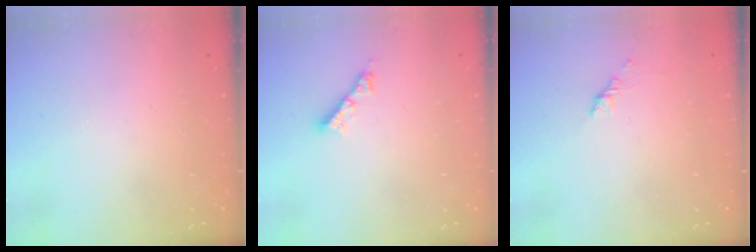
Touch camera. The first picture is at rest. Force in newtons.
{"total": 4.1, "press": 4.0, "slide": 0.3}
{"total": 1.1, "press": 1.0, "slide": 0.5}